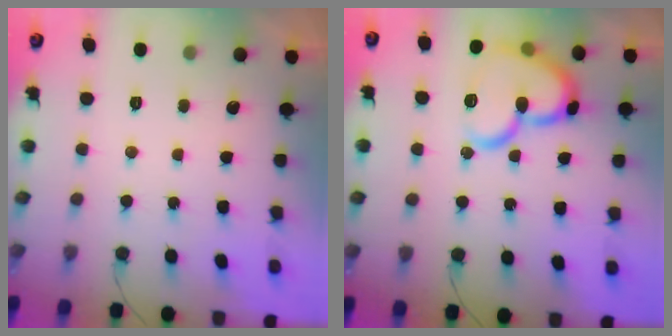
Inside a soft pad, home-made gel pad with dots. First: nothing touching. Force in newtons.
{"total": 17.7, "press": 17.6, "slide": 1.8}